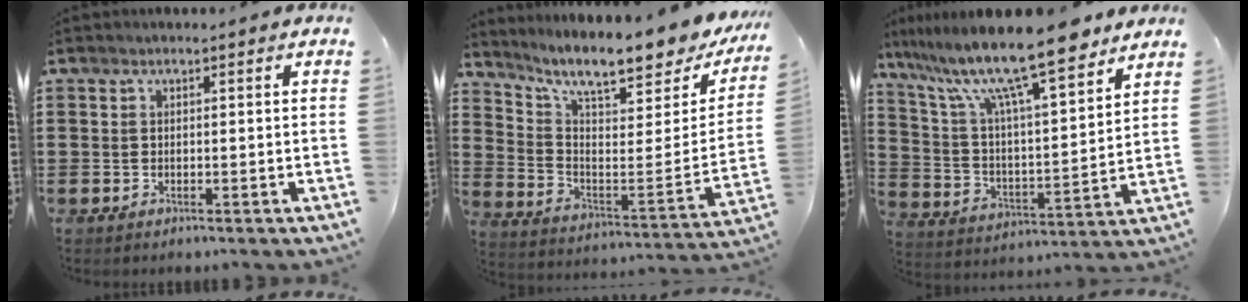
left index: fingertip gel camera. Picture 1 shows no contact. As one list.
[{"total": 10.2, "force": [8.4, 1.0, 5.6], "torque": [-0.122, -0.071, 0.135]}, {"total": 14.7, "force": [11.8, 1.7, 8.6], "torque": [-0.197, -0.058, 0.202]}]